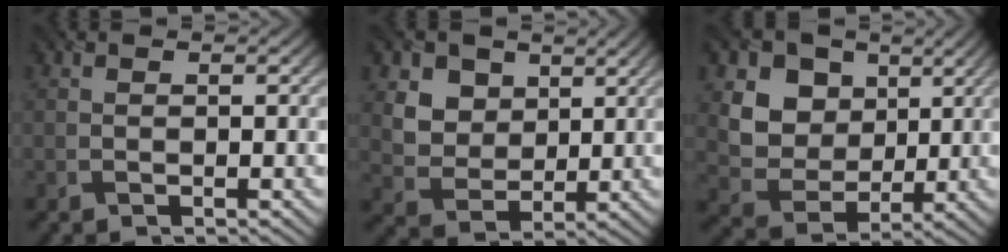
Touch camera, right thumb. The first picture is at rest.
{"total": 7.8, "force": [4.0, 5.8, 3.3], "torque": [-0.113, -0.022, 0.094]}
{"total": 10.1, "force": [4.3, 8.1, 4.4], "torque": [-0.130, -0.016, 0.104]}